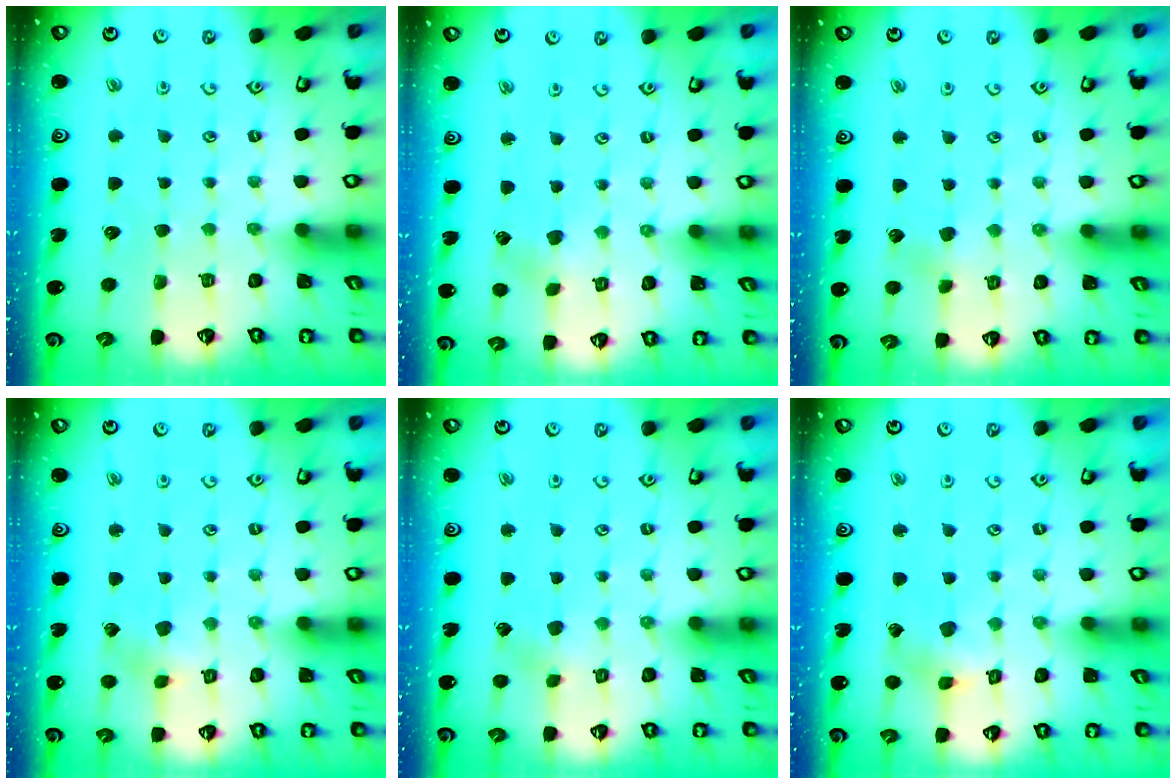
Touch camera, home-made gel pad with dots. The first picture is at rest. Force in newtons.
{"total": 2.4, "press": 2.4, "slide": 0.3}
{"total": 2.3, "press": 2.3, "slide": 0.2}
{"total": 4.1, "press": 4.0, "slide": 0.8}
{"total": 2.4, "press": 2.4, "slide": 0.3}
{"total": 3.7, "press": 3.7, "slide": 0.4}